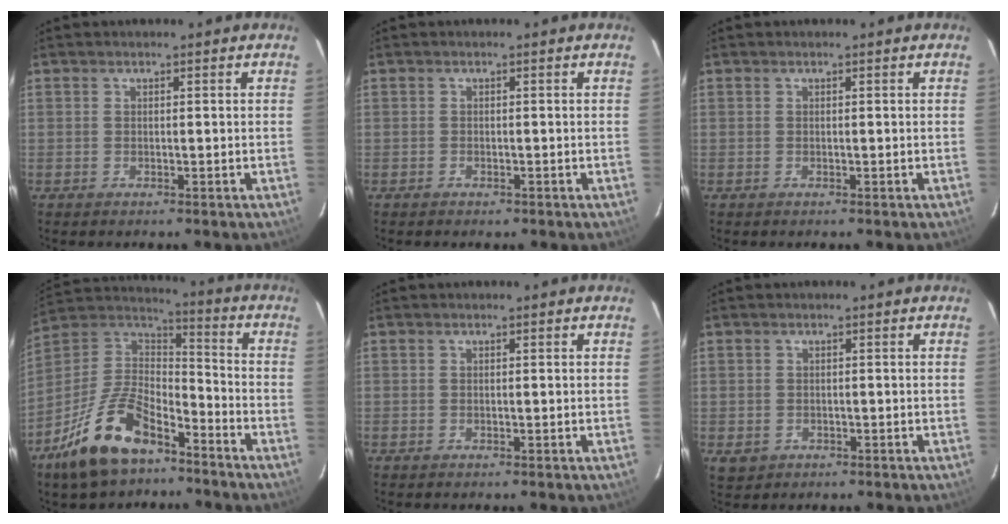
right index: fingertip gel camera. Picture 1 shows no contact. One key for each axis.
{"total": 1.0, "fx": -0.7, "fy": 0.8, "fz": 0.1, "tx": -0.002, "ty": 0.001, "tz": -0.008}
{"total": 0.0}
{"total": 18.3, "fx": -11.6, "fy": 8.3, "fz": 11.4, "tx": -0.250, "ty": 0.003, "tz": -0.215}
{"total": 0.0}
{"total": 2.8, "fx": -0.5, "fy": 2.7, "fz": 0.8, "tx": -0.017, "ty": -0.004, "tz": -0.003}